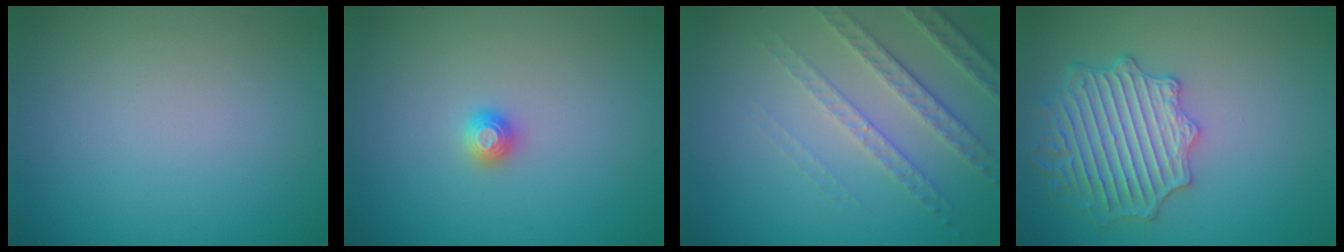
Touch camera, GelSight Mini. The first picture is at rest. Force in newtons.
{"total": 1.2, "press": 1.2, "slide": 0.1}
{"total": 4.5, "press": 3.4, "slide": 3.0}
{"total": 5.0, "press": 4.8, "slide": 1.4}